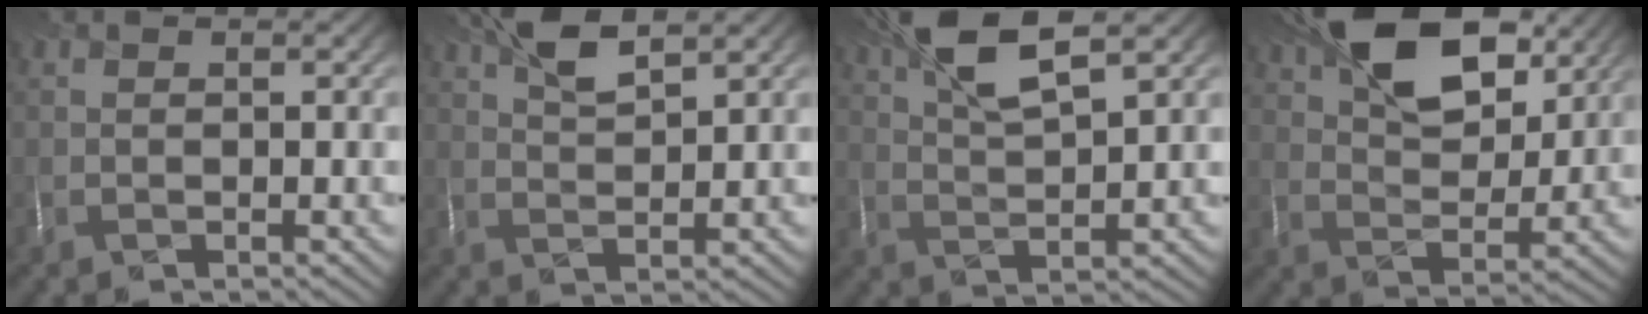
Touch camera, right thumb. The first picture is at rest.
{"total": 5.4, "force": [3.8, 1.4, 3.6], "torque": [-0.076, 0.010, 0.078]}
{"total": 8.8, "force": [5.4, 2.3, 6.6], "torque": [-0.133, 0.014, 0.106]}
{"total": 13.8, "force": [8.0, 6.9, 8.9], "torque": [-0.151, 0.010, 0.133]}